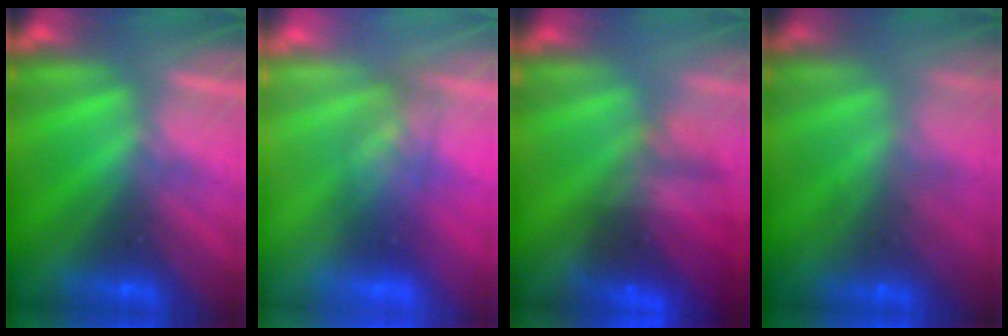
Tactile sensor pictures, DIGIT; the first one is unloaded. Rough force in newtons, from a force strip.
{"total": 2.8}
{"total": 7.1}
{"total": 7.4}